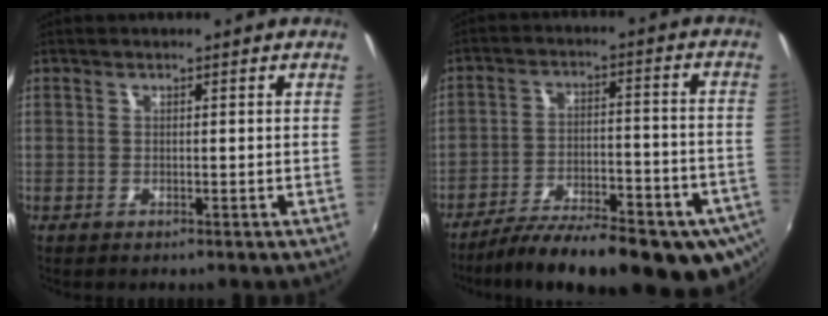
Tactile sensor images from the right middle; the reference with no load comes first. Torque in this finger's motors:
{"motor_torque": [1.14, -0.99, 0.66, 0.11]}